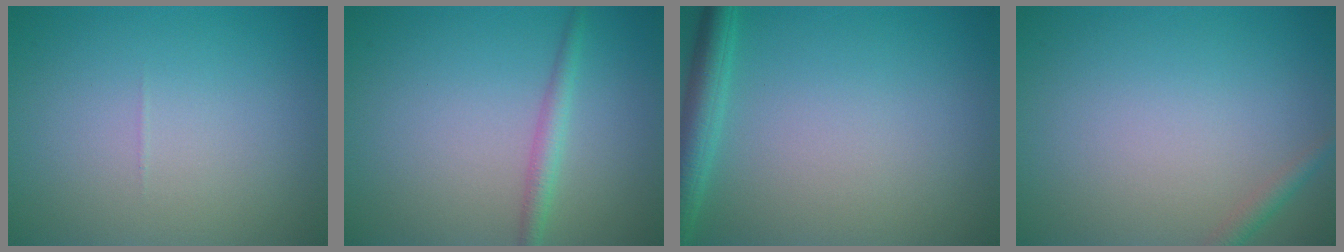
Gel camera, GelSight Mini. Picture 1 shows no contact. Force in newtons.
{"total": 1.8, "press": 1.8, "slide": 0.0}
{"total": 3.0, "press": 3.0, "slide": 0.2}
{"total": 1.2, "press": 1.2, "slide": 0.0}